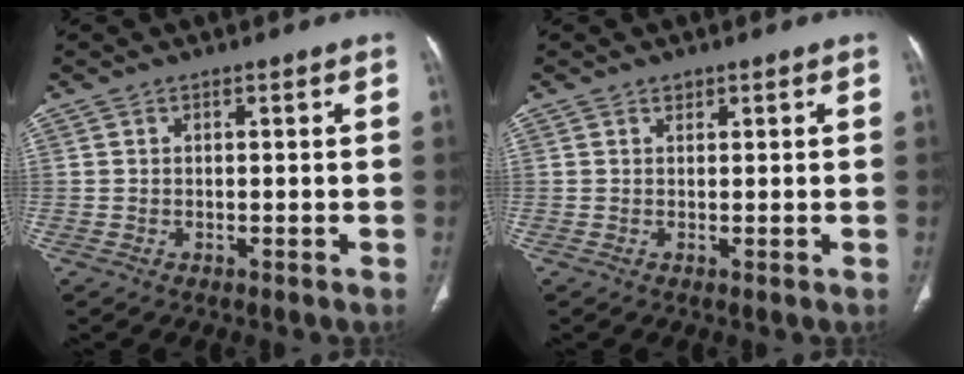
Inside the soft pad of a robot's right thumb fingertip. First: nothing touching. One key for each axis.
{"total": 0.5, "fx": 0.3, "fy": 0.4, "fz": 0.1, "tx": 0.001, "ty": -0.002, "tz": 0.004}